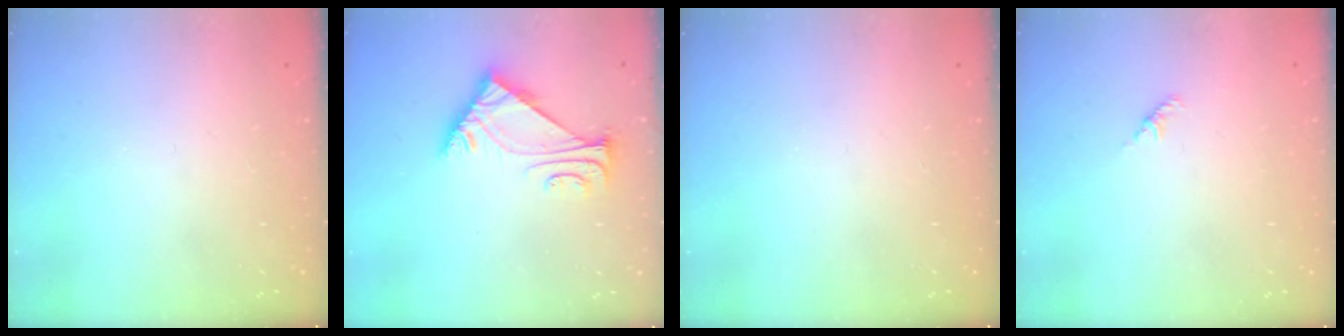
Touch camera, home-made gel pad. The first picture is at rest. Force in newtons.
{"total": 5.7, "press": 5.7, "slide": 1.0}
{"total": 0.0}
{"total": 1.8, "press": 1.7, "slide": 0.6}